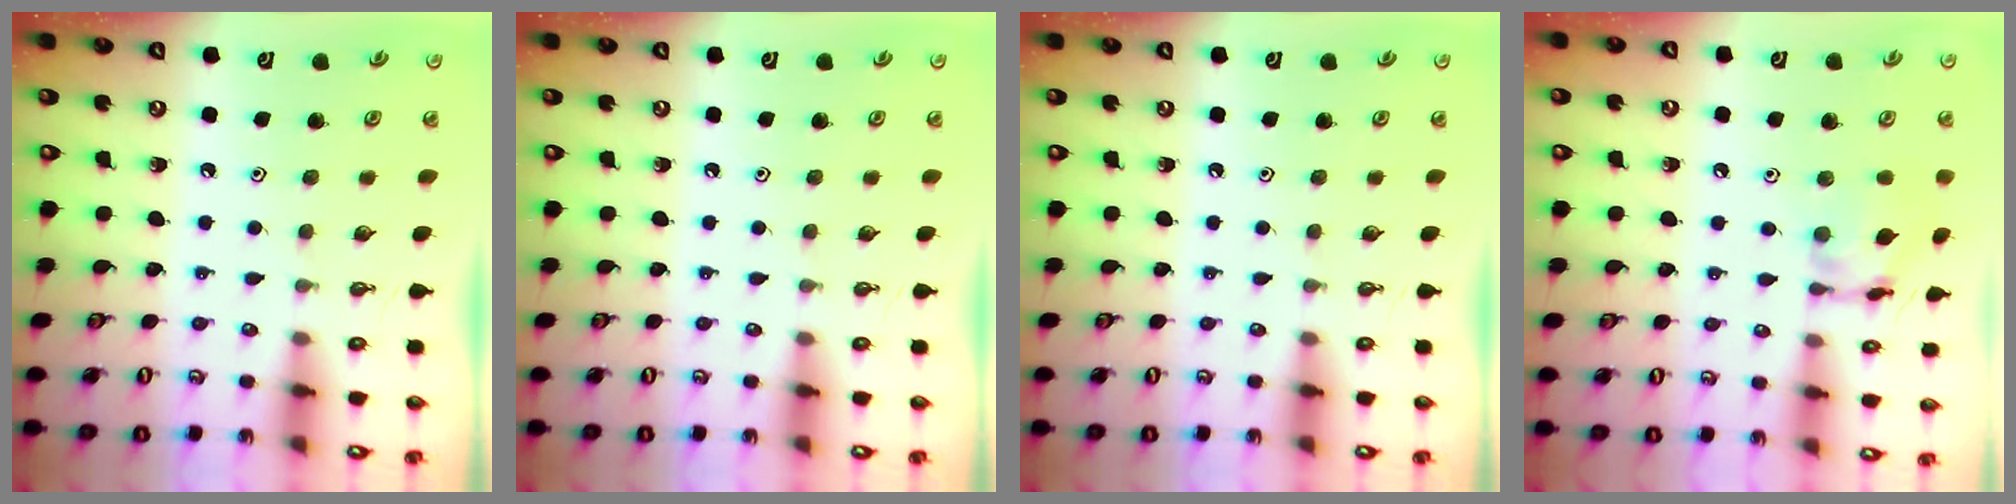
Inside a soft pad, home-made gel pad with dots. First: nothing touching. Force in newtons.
{"total": 0.0}
{"total": 0.0}
{"total": 12.1, "press": 12.1, "slide": 0.9}